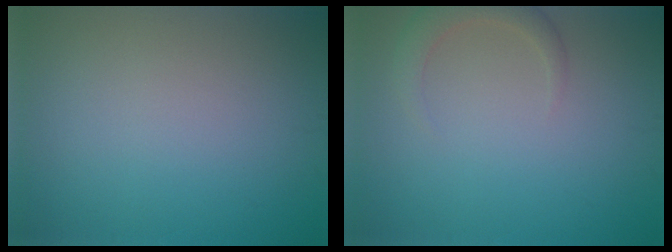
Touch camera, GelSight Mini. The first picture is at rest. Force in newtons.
{"total": 2.3, "press": 2.3, "slide": 0.2}